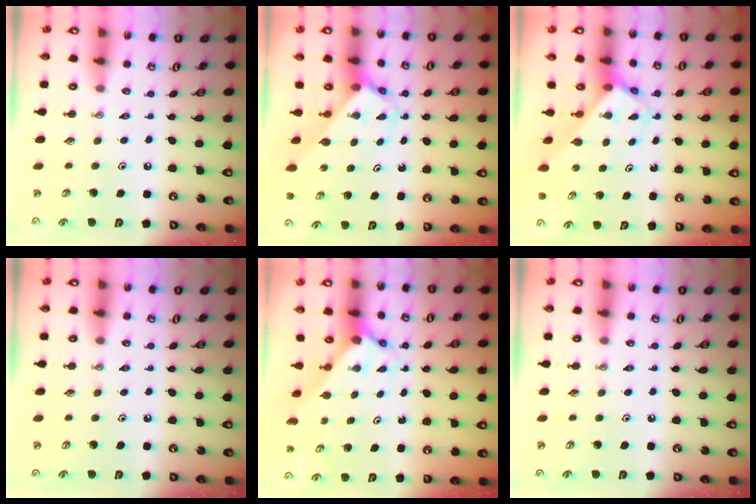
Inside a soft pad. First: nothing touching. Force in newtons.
{"total": 2.8, "press": 2.8, "slide": 0.1}
{"total": 2.8, "press": 2.8, "slide": 0.1}
{"total": 0.0}
{"total": 1.7, "press": 1.7, "slide": 0.1}
{"total": 0.0}